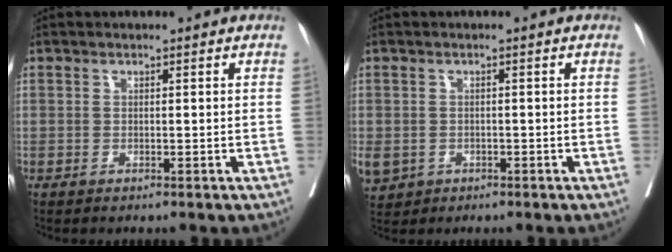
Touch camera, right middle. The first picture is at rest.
{"total": 11.4, "force": [-4.2, 9.7, 4.2], "torque": [-0.138, -0.005, -0.051]}